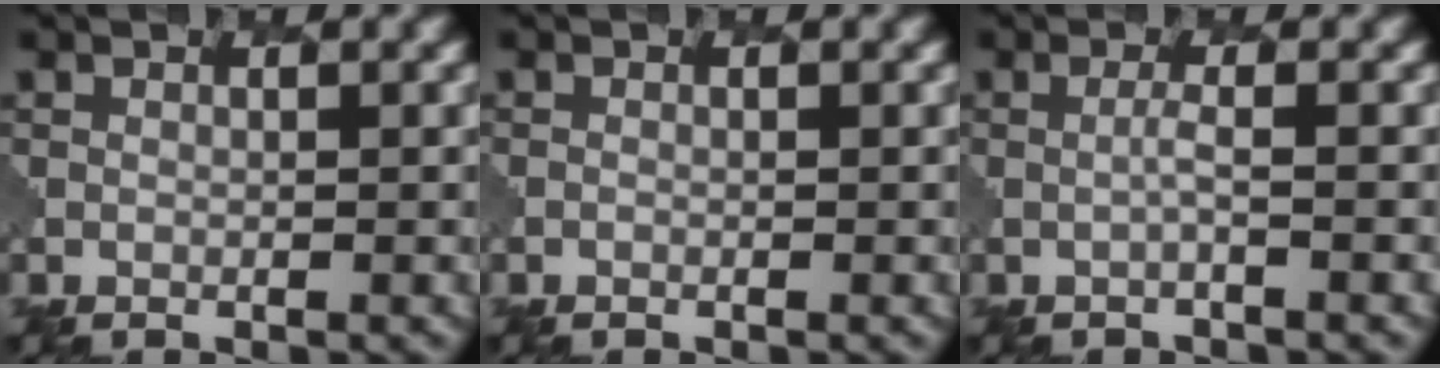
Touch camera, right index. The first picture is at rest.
{"total": 0.0}
{"total": 0.9, "force": [-0.1, 0.0, 0.9], "torque": [-0.015, 0.003, -0.006]}